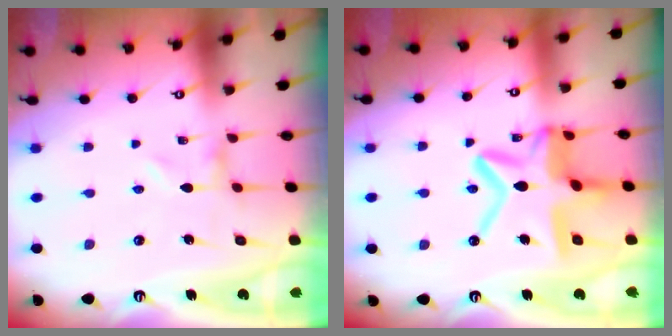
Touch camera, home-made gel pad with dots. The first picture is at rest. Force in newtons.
{"total": 16.9, "press": 16.8, "slide": 1.4}